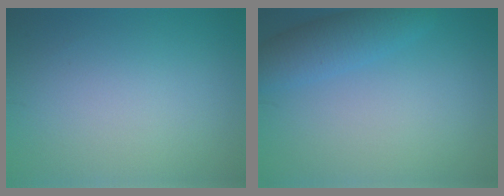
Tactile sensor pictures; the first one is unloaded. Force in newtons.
{"total": 3.5, "press": 3.5, "slide": 0.1}